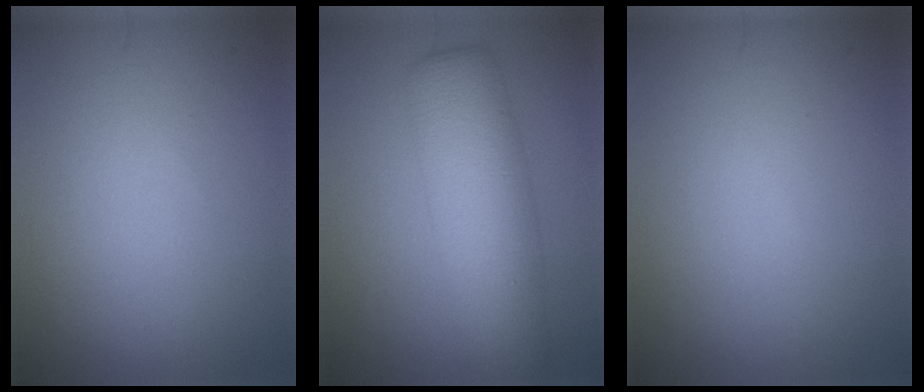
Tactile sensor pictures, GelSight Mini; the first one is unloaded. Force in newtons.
{"total": 7.4, "press": 7.4, "slide": 0.3}
{"total": 0.0}